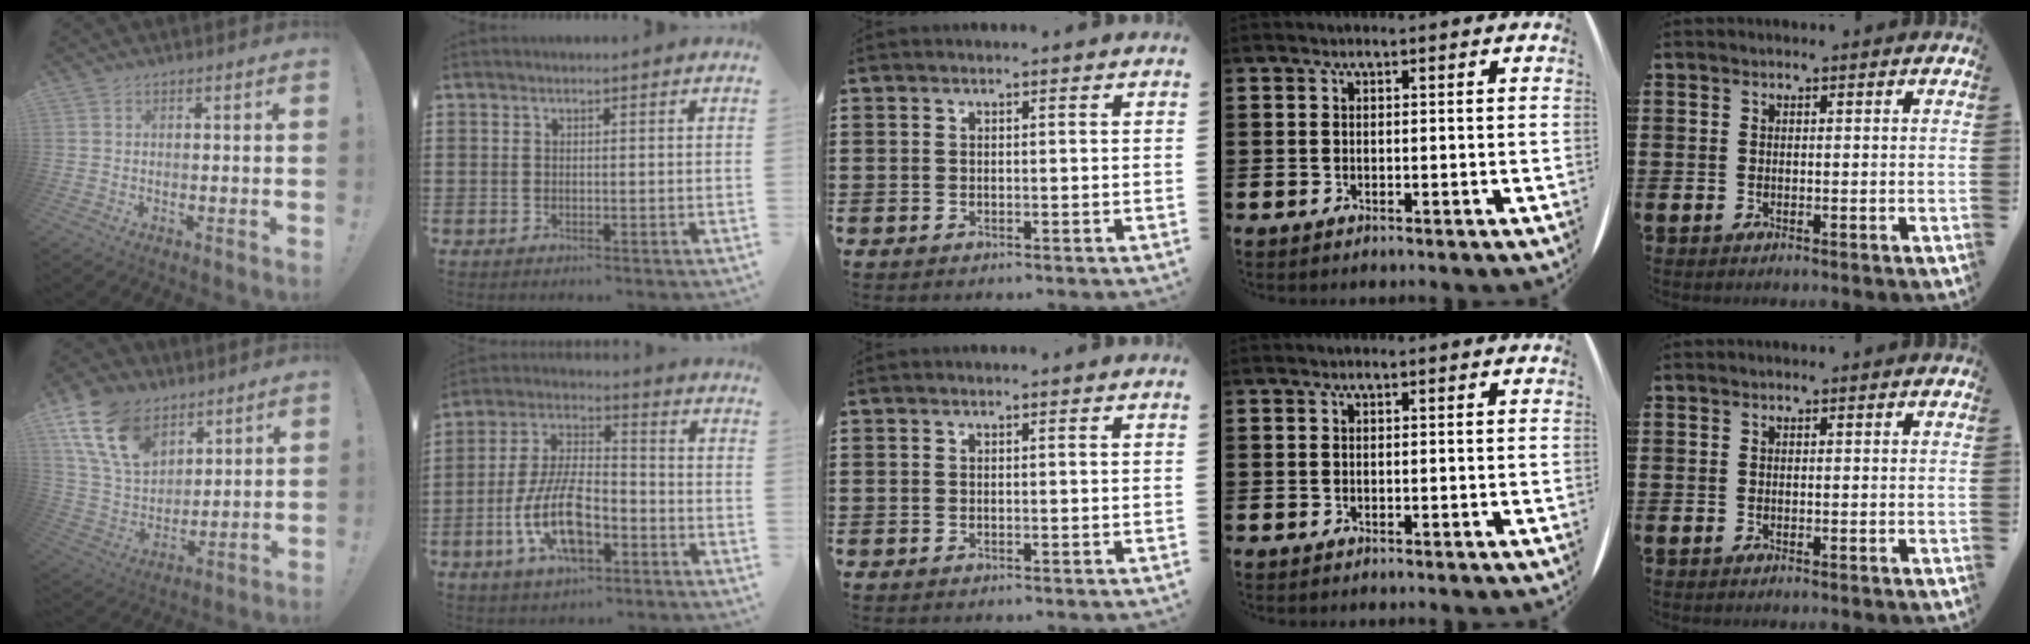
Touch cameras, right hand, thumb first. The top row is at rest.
{"thumb": {"total": 16.8, "force": [9.3, 10.8, 9.0], "torque": [-0.183, -0.037, 0.181]}, "index": {"total": 11.5, "force": [-4.5, 5.0, 9.3], "torque": [-0.212, -0.001, -0.087]}}